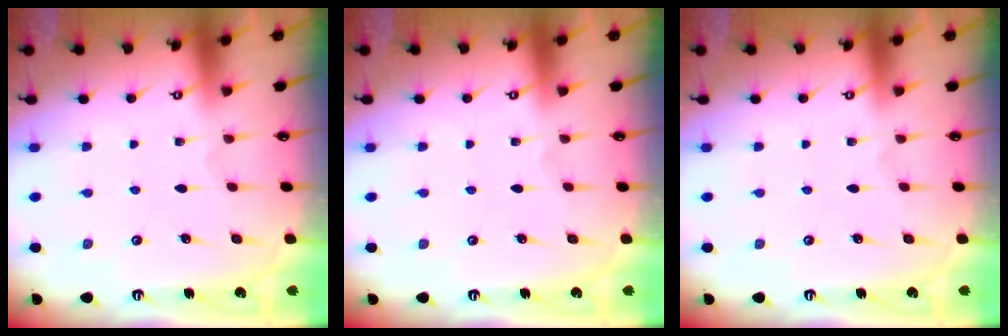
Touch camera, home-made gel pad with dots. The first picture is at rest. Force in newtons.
{"total": 0.0}
{"total": 0.0}